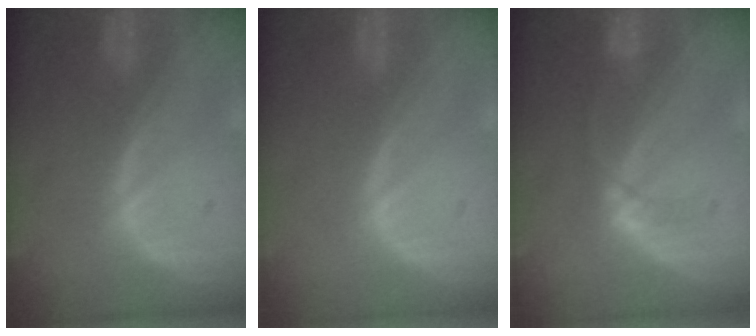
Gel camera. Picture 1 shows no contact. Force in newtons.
{"total": 0.0}
{"total": 3.0, "press": 3.0, "slide": 0.3}